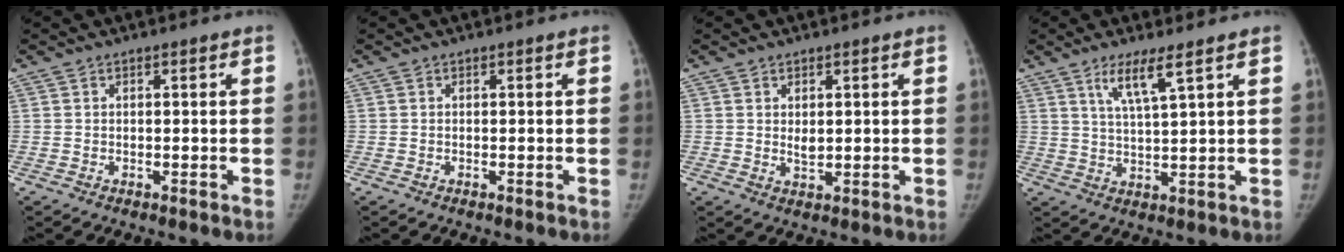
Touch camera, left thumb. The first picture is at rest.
{"total": 0.0}
{"total": 2.1, "force": [0.5, 1.3, 1.6], "torque": [-0.020, -0.006, 0.011]}
{"total": 6.0, "force": [3.6, 0.4, 4.8], "torque": [-0.095, -0.026, 0.074]}